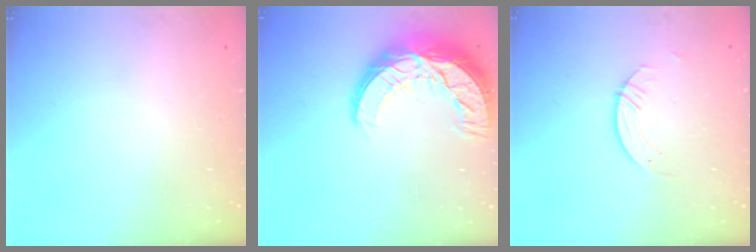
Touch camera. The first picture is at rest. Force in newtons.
{"total": 16.4, "press": 16.4, "slide": 0.9}
{"total": 2.2, "press": 2.2, "slide": 0.2}